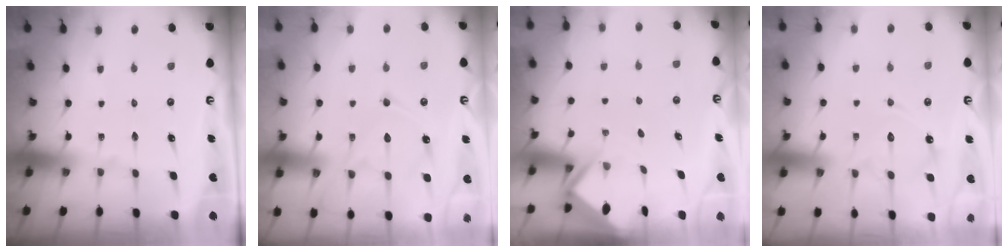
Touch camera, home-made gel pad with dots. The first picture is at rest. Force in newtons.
{"total": 12.5, "press": 12.5, "slide": 1.2}
{"total": 2.4, "press": 2.4, "slide": 0.1}
{"total": 12.1, "press": 12.1, "slide": 0.5}